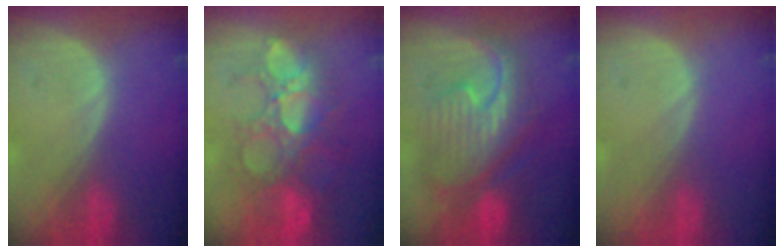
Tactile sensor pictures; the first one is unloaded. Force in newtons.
{"total": 10.5, "press": 9.8, "slide": 4.0}
{"total": 10.3, "press": 10.2, "slide": 0.9}
{"total": 0.0}